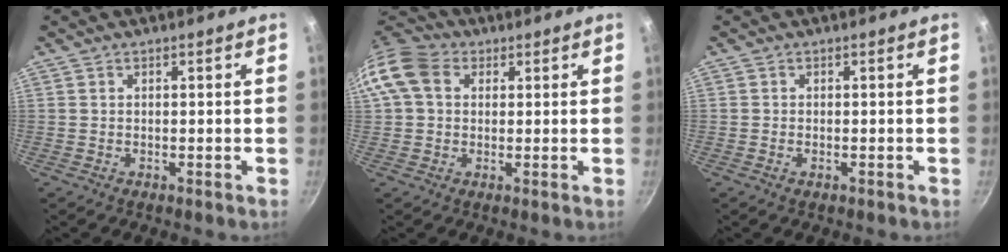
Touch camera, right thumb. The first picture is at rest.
{"total": 9.6, "force": [2.4, 7.3, 5.6], "torque": [-0.088, 0.014, 0.025]}
{"total": 0.8, "force": [-0.4, 0.4, 0.6], "torque": [-0.012, 0.002, -0.007]}